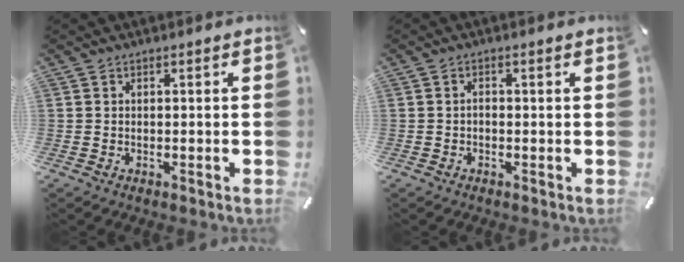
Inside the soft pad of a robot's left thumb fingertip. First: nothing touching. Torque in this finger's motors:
{"motor_torque": [-0.29, 0.20, 0.14, -0.02, 0.05]}